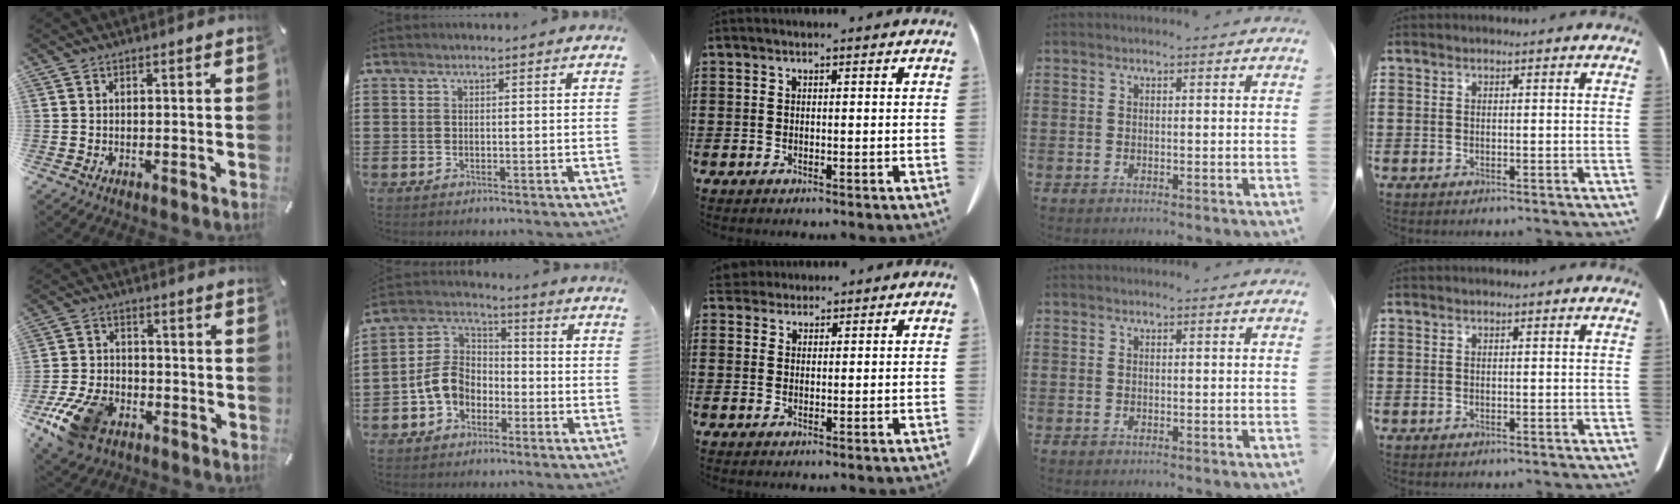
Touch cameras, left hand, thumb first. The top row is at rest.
{"thumb": {"total": 12.4, "force": [-6.8, 7.9, 6.8], "torque": [-0.139, 0.037, -0.120]}, "index": {"total": 7.0, "force": [-2.8, 5.3, 3.8], "torque": [-0.110, 0.007, -0.064]}, "middle": {"total": 2.7, "force": [2.5, 0.9, 0.3], "torque": [-0.014, -0.001, 0.049]}}